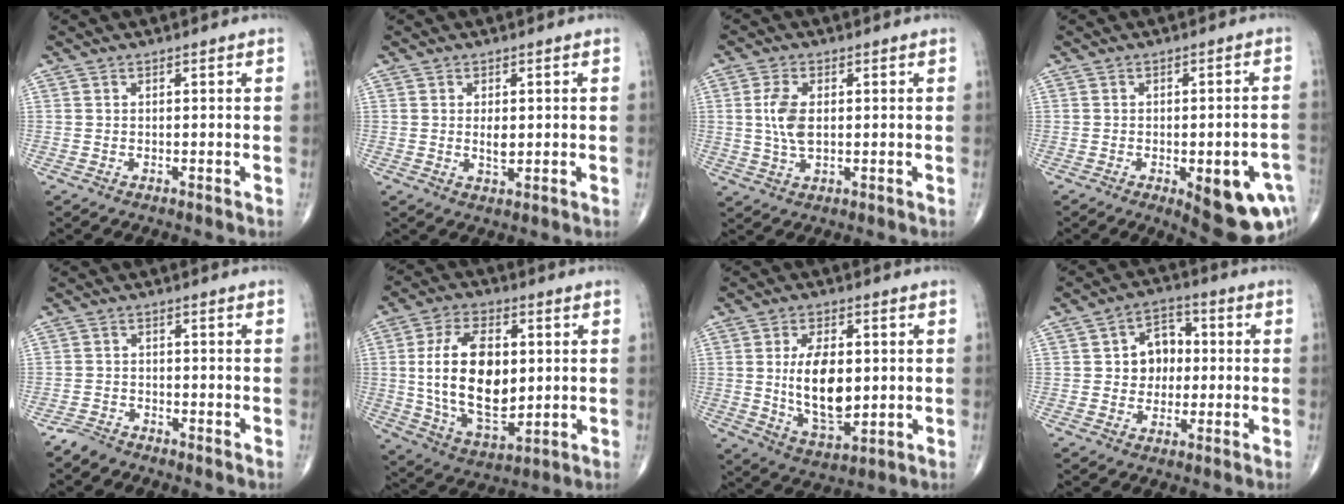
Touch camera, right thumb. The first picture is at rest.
{"total": 2.8, "force": [0.2, 1.4, 2.4], "torque": [-0.035, -0.005, 0.005]}
{"total": 6.0, "force": [0.6, 3.1, 5.1], "torque": [-0.110, -0.003, 0.012]}
{"total": 14.1, "force": [-5.4, 5.4, 11.9], "torque": [-0.099, 0.021, -0.049]}
{"total": 2.5, "force": [-2.4, 0.9, 0.1], "torque": [-0.004, 0.004, -0.049]}
{"total": 18.4, "force": [1.5, 10.3, 15.2], "torque": [-0.258, -0.010, 0.036]}
{"total": 13.1, "force": [0.6, 7.0, 11.0], "torque": [-0.175, -0.014, 0.021]}
{"total": 7.8, "force": [0.4, 6.2, 4.7], "torque": [-0.038, 0.018, -0.001]}